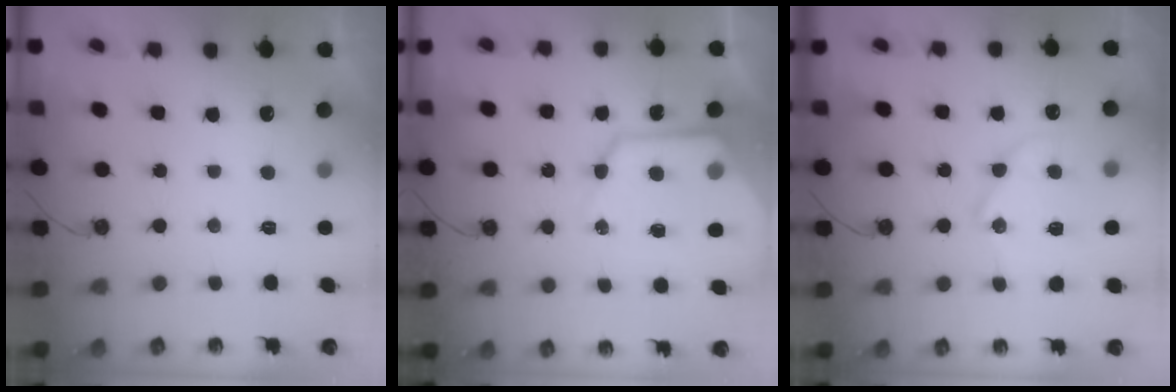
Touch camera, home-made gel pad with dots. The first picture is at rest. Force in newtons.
{"total": 15.7, "press": 15.6, "slide": 1.5}
{"total": 13.8, "press": 13.7, "slide": 1.0}